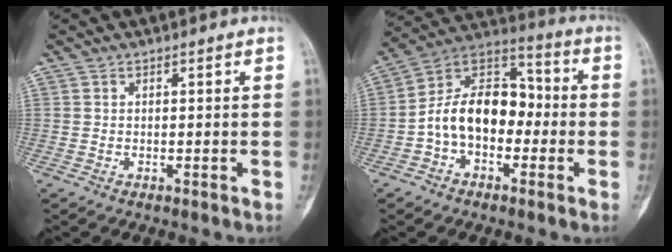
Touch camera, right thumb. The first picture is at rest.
{"total": 14.4, "force": [-2.4, 9.9, 10.2], "torque": [-0.145, 0.054, -0.055]}